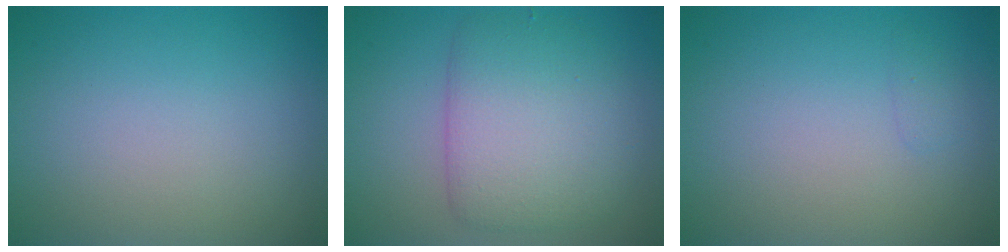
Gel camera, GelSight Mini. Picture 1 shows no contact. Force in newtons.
{"total": 6.0, "press": 6.0, "slide": 0.2}
{"total": 0.6, "press": 0.6, "slide": 0.1}